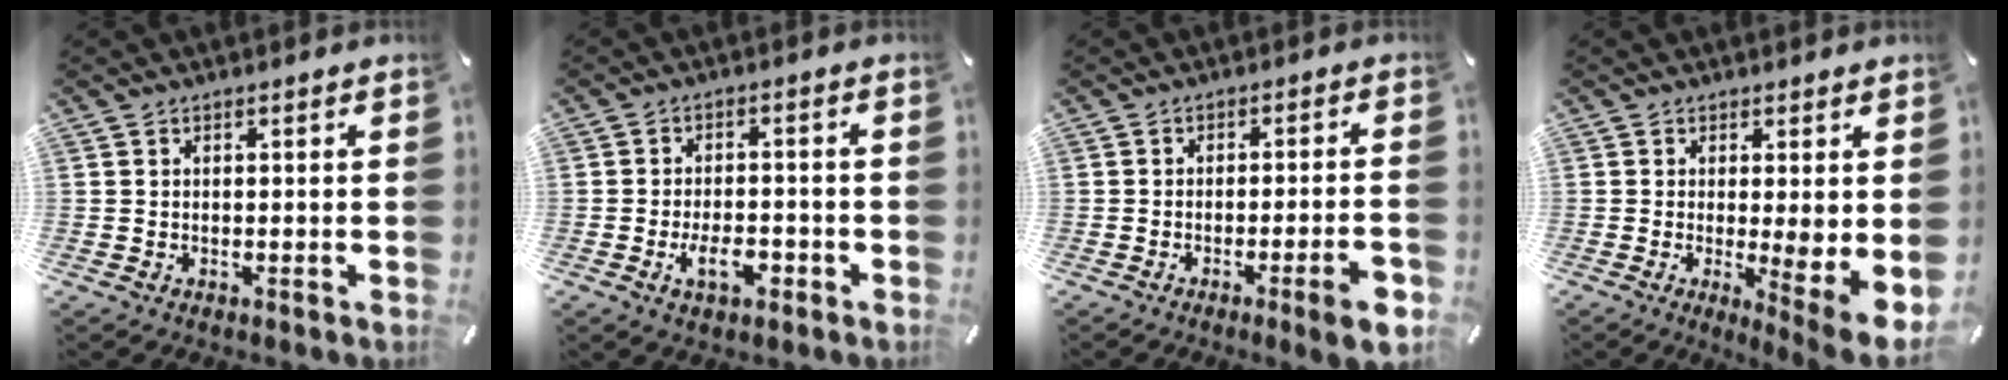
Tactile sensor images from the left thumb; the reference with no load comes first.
{"total": 6.9, "force": [-2.9, 3.8, 5.0], "torque": [-0.088, 0.007, -0.054]}
{"total": 7.8, "force": [-3.7, 1.0, 6.8], "torque": [-0.103, 0.005, -0.060]}
{"total": 6.5, "force": [-0.1, 0.7, 6.5], "torque": [-0.086, -0.031, 0.000]}